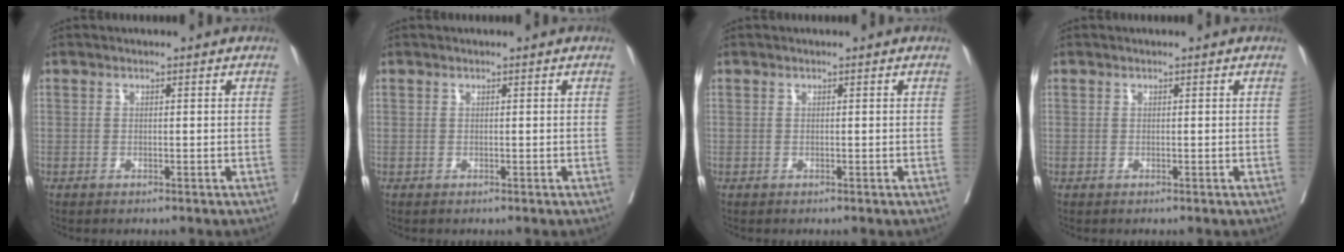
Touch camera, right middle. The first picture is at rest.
{"total": 0.0}
{"total": 0.0}
{"total": 0.0}